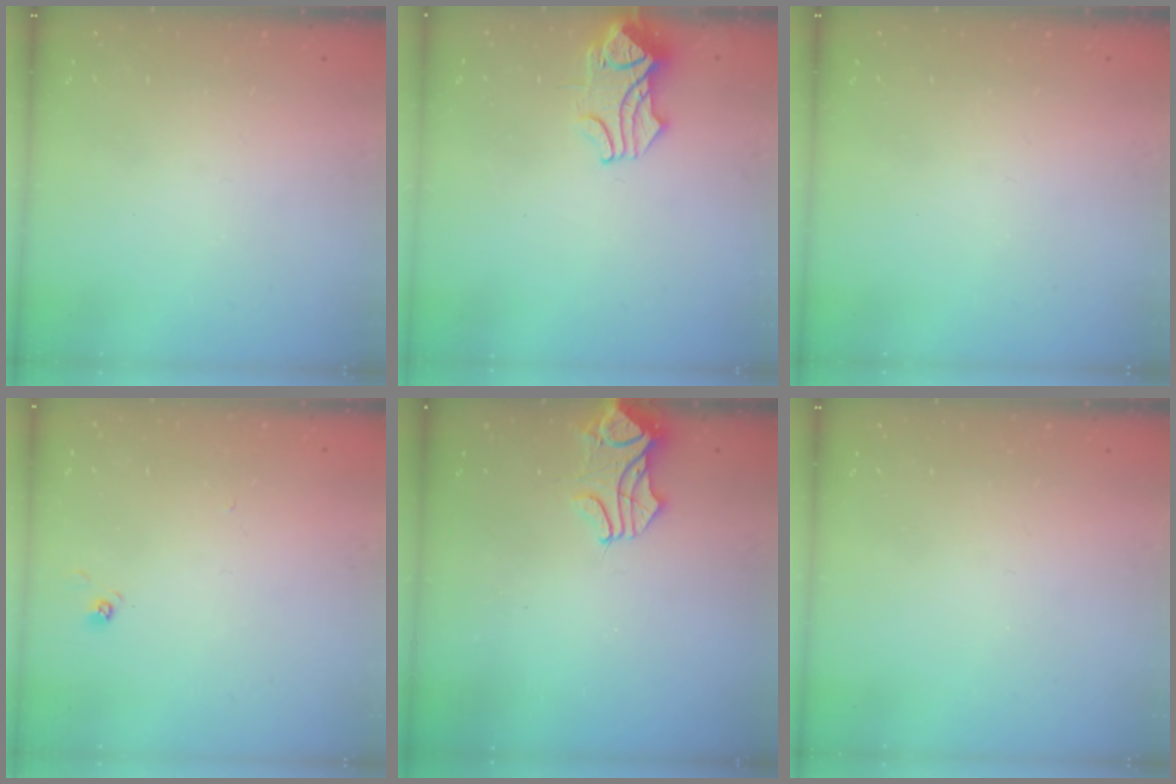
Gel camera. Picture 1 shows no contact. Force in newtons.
{"total": 1.2, "press": 0.0, "slide": 1.2}
{"total": 0.0}
{"total": 2.7, "press": 2.7, "slide": 0.2}
{"total": 1.2, "press": 1.2, "slide": 0.3}
{"total": 0.0}